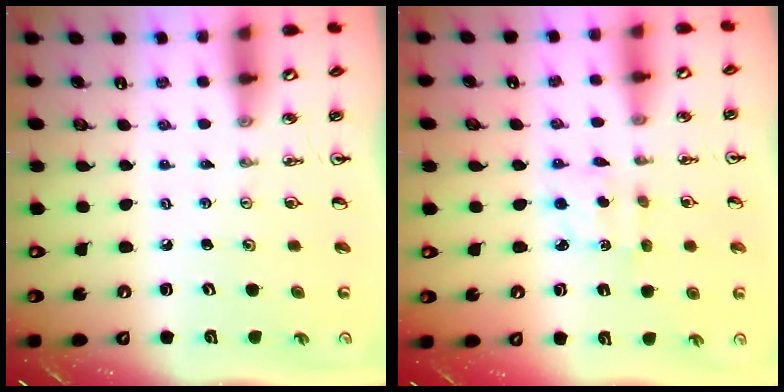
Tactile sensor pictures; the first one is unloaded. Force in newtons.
{"total": 1.8, "press": 1.7, "slide": 0.6}